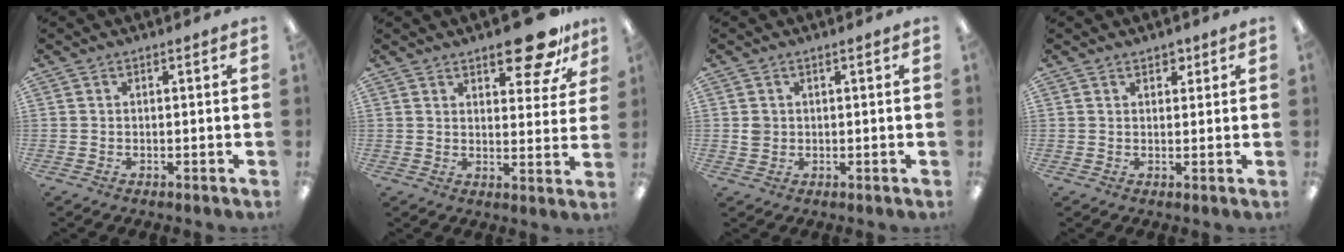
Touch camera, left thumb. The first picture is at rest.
{"total": 11.4, "force": [8.7, 3.9, 6.3], "torque": [-0.058, -0.062, 0.144]}
{"total": 1.9, "force": [0.3, 1.8, 0.7], "torque": [-0.015, 0.003, 0.004]}
{"total": 2.5, "force": [1.8, 1.4, 0.9], "torque": [-0.003, -0.006, 0.029]}